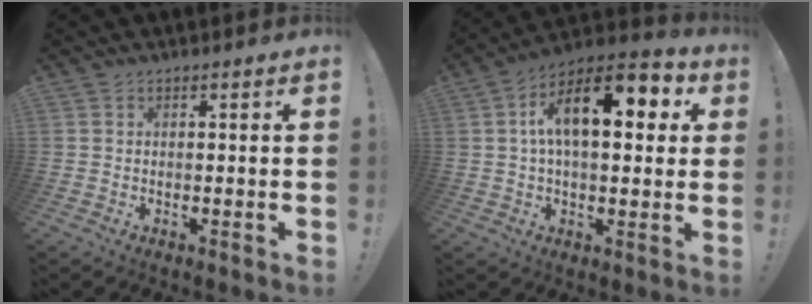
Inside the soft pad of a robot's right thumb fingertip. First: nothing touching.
{"total": 16.4, "force": [4.6, 7.5, 13.8], "torque": [-0.222, -0.004, 0.070]}